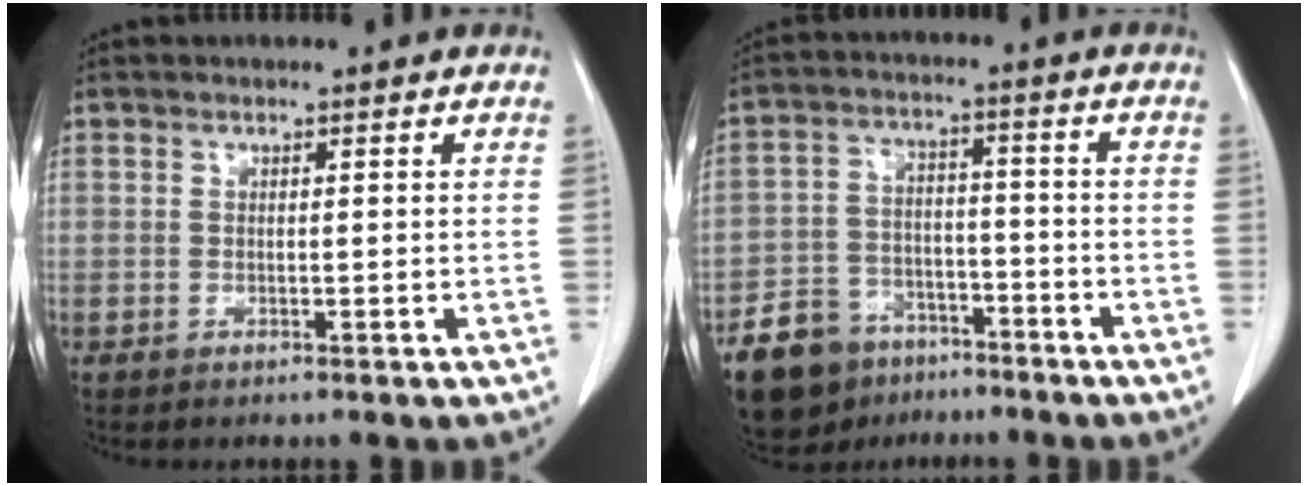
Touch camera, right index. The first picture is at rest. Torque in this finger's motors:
{"motor_torque": [-0.15, -0.06, -0.33, -0.15]}